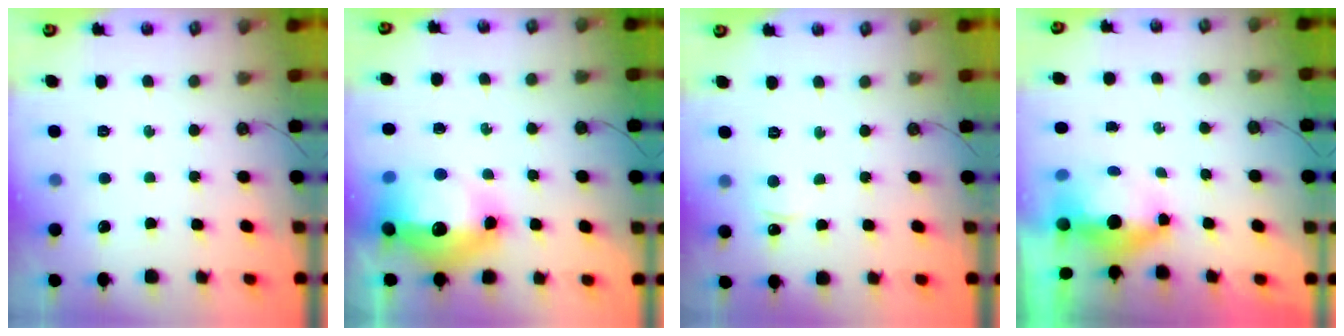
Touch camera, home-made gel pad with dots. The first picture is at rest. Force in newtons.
{"total": 19.9, "press": 19.2, "slide": 5.2}
{"total": 2.4, "press": 2.4, "slide": 0.3}
{"total": 13.2, "press": 7.5, "slide": 10.8}